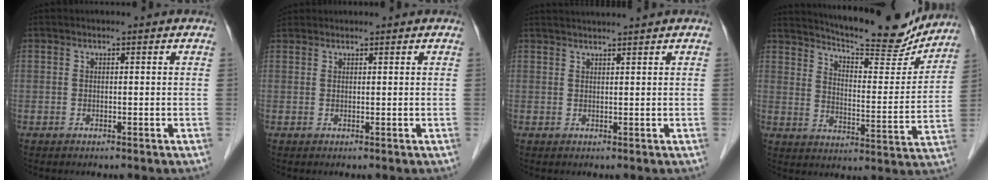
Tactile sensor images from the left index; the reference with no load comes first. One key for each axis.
{"total": 1.7, "fx": 1.5, "fy": 0.7, "fz": 0.1, "tx": -0.005, "ty": 0.017, "tz": 0.029}
{"total": 3.8, "fx": 3.4, "fy": -1.2, "fz": 1.2, "tx": -0.010, "ty": 0.017, "tz": 0.059}
{"total": 18.6, "fx": 17.2, "fy": 2.6, "fz": 6.5, "tx": -0.103, "ty": -0.033, "tz": 0.232}